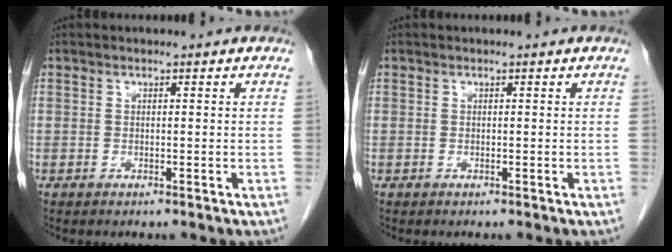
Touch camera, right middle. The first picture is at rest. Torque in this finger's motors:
{"motor_torque": [0.00, 0.00, 0.00, -0.01]}